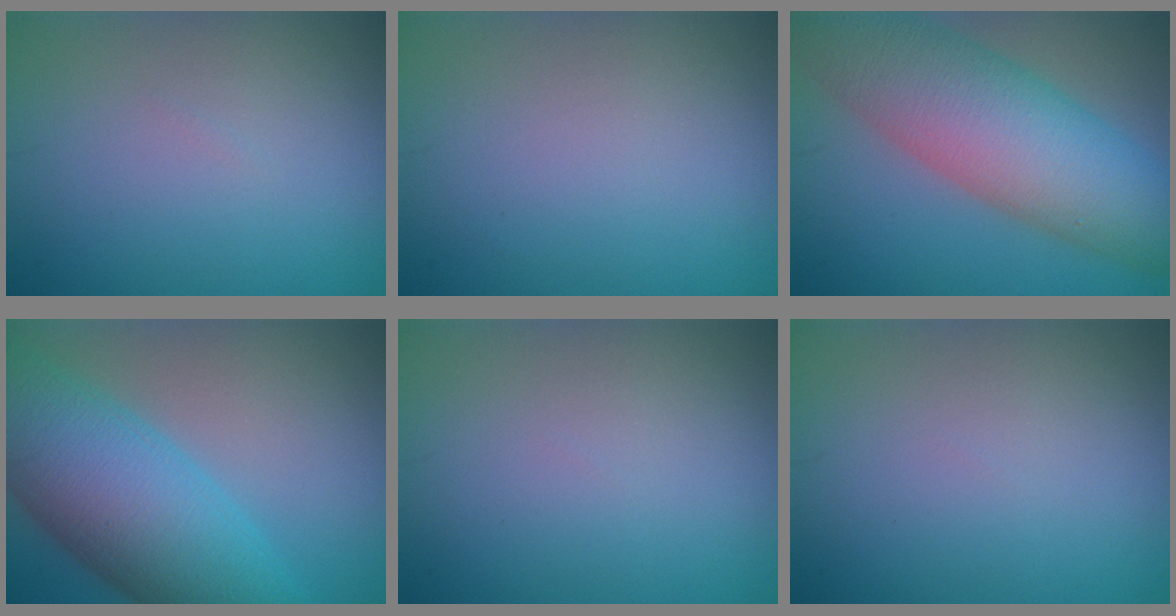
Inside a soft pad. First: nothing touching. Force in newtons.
{"total": 0.0}
{"total": 11.3, "press": 11.3, "slide": 0.5}
{"total": 12.8, "press": 12.8, "slide": 0.5}
{"total": 0.0}
{"total": 0.0}